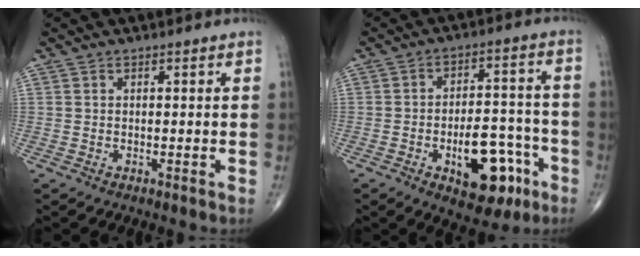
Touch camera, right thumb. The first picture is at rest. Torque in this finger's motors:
{"motor_torque": [2.45, 1.81, 1.94, -0.66, 0.63]}